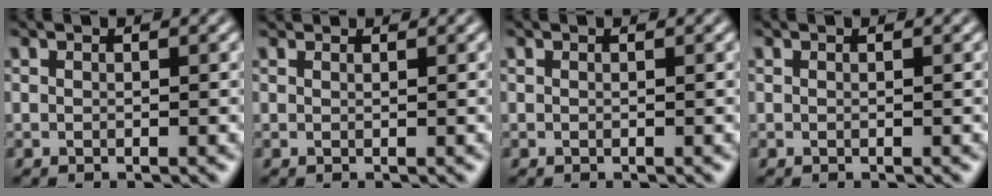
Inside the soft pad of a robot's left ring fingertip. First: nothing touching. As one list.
[{"total": 1.7, "force": [1.5, 0.6, 0.6], "torque": [-0.007, 0.012, 0.011]}, {"total": 0.0}, {"total": 0.0}]